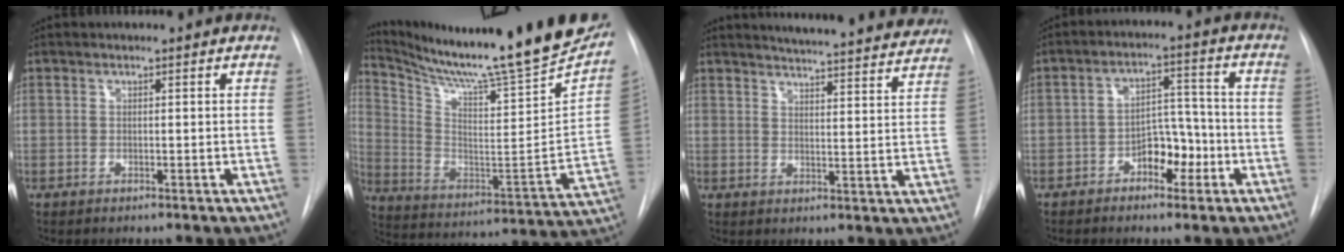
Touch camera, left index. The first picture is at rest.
{"total": 26.9, "force": [23.7, 1.1, 12.6], "torque": [-0.214, -0.098, 0.338]}
{"total": 19.3, "force": [18.3, 1.5, 5.9], "torque": [-0.083, -0.042, 0.218]}
{"total": 6.1, "force": [-3.1, 3.3, 4.1], "torque": [-0.056, 0.020, -0.052]}